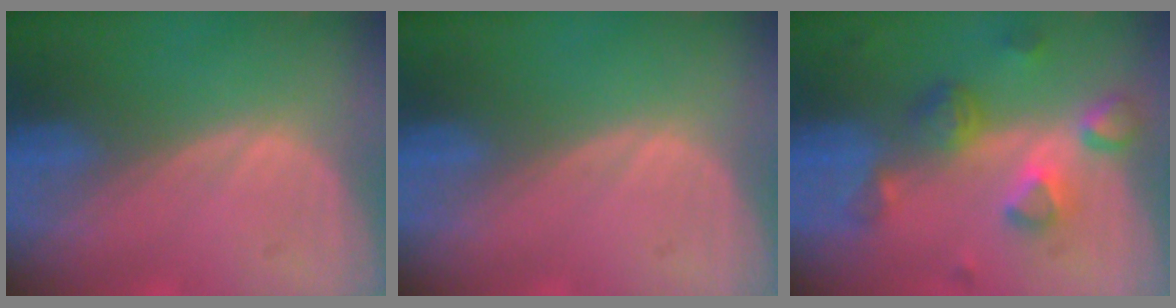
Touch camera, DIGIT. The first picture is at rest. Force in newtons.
{"total": 0.0}
{"total": 7.7, "press": 6.9, "slide": 3.4}